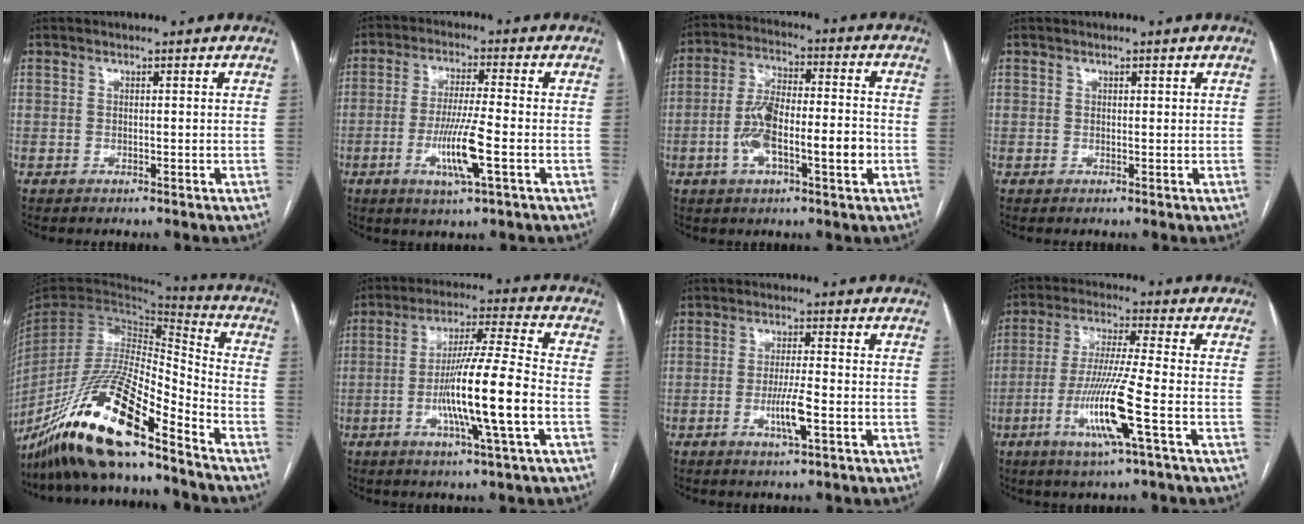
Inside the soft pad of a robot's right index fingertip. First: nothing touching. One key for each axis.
{"total": 8.8, "fx": -2.7, "fy": 0.0, "fz": 8.3, "tx": -0.161, "ty": -0.013, "tz": -0.052}
{"total": 11.6, "fx": -2.9, "fy": 3.3, "fz": 10.7, "tx": -0.204, "ty": 0.021, "tz": -0.048}
{"total": 0.6, "fx": 0.3, "fy": 0.3, "fz": 0.4, "tx": -0.003, "ty": -0.001, "tz": 0.003}
{"total": 20.8, "fx": -15.2, "fy": 2.4, "fz": 14.0, "tx": -0.286, "ty": -0.034, "tz": -0.286}
{"total": 14.3, "fx": -3.5, "fy": -0.5, "fz": 13.8, "tx": -0.253, "ty": -0.007, "tz": -0.068}
{"total": 5.4, "fx": -1.8, "fy": 0.3, "fz": 5.1, "tx": -0.098, "ty": -0.008, "tz": -0.032}
{"total": 11.9, "fx": -4.0, "fy": -0.7, "fz": 11.2, "tx": -0.226, "ty": -0.019, "tz": -0.081}